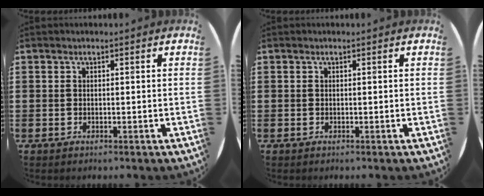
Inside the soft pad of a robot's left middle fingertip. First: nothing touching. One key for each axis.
{"total": 0.0}